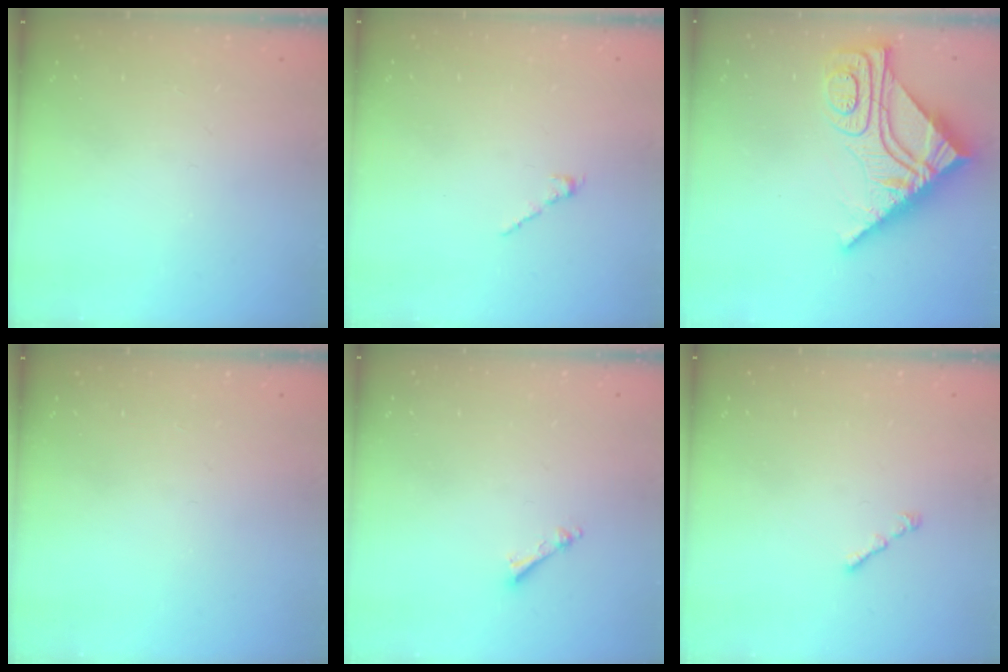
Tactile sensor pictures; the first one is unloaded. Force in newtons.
{"total": 2.1, "press": 2.0, "slide": 0.7}
{"total": 15.8, "press": 15.7, "slide": 1.6}
{"total": 0.0}
{"total": 2.5, "press": 2.5, "slide": 0.3}
{"total": 1.0, "press": 0.9, "slide": 0.5}